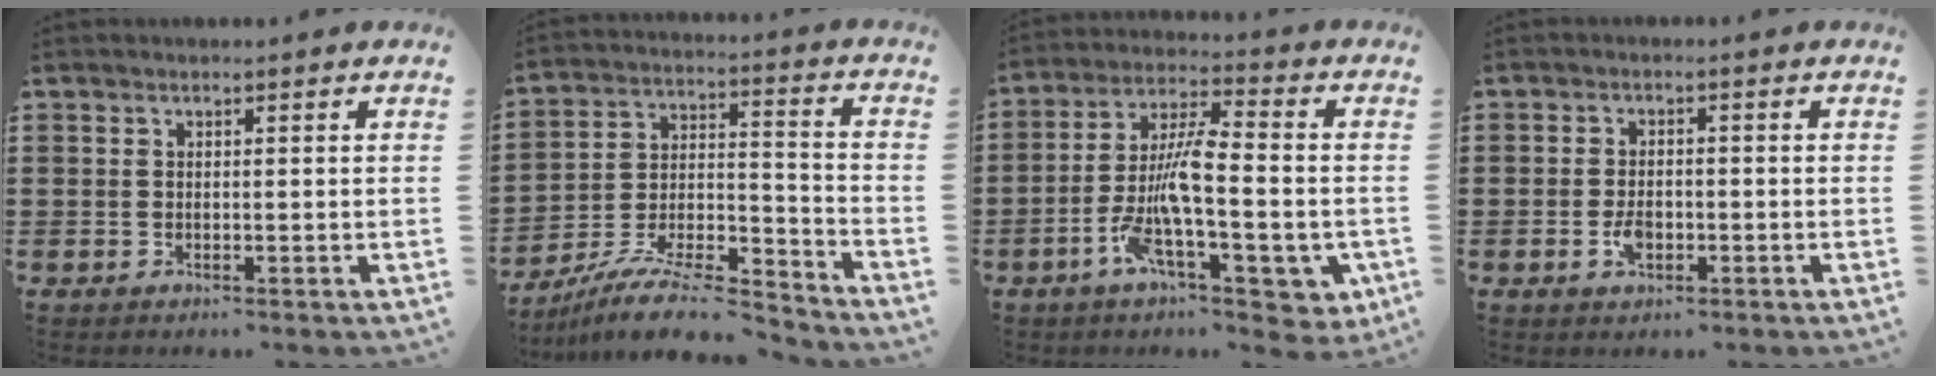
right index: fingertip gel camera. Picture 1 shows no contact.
{"total": 11.5, "force": [-10.2, 2.0, 5.1], "torque": [-0.081, 0.029, -0.195]}
{"total": 13.5, "force": [-4.6, 4.4, 11.9], "torque": [-0.237, -0.003, -0.086]}
{"total": 2.8, "force": [-1.0, 1.5, 2.1], "torque": [-0.045, -0.001, -0.021]}